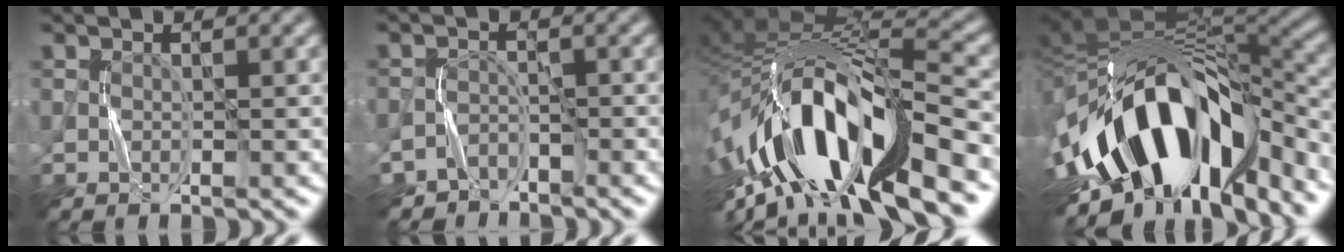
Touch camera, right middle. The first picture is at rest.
{"total": 2.7, "force": [-2.4, 1.2, 0.0], "torque": [0.008, 0.002, -0.050]}
{"total": 14.3, "force": [-6.5, 5.5, 11.5], "torque": [-0.207, 0.017, -0.113]}
{"total": 15.9, "force": [-5.2, 8.6, 12.2], "torque": [-0.205, 0.009, -0.088]}